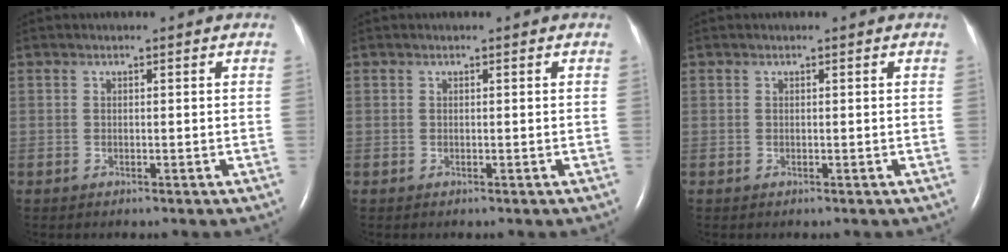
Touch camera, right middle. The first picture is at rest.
{"total": 0.0}
{"total": 0.0}